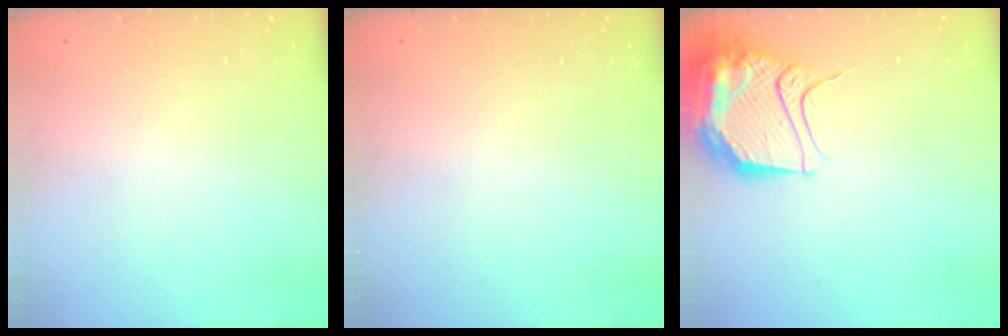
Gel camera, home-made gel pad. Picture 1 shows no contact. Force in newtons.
{"total": 0.9, "press": 0.0, "slide": 0.9}
{"total": 14.2, "press": 14.2, "slide": 1.4}